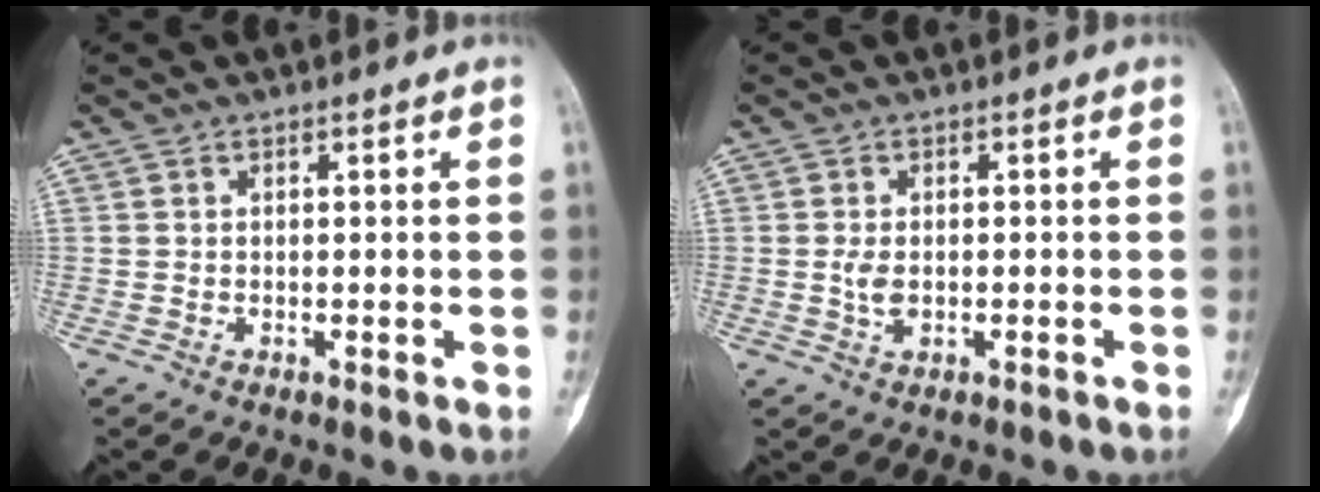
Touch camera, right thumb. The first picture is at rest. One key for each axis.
{"total": 2.4, "fx": -0.4, "fy": 1.2, "fz": 2.0, "tx": -0.049, "ty": 0.003, "tz": -0.005}